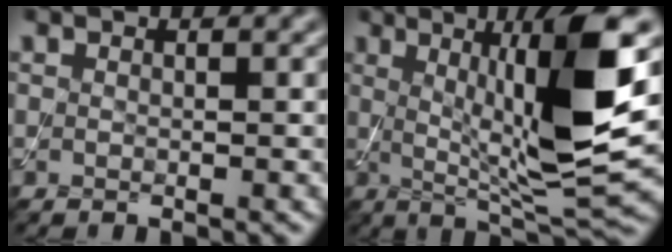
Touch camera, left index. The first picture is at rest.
{"total": 11.8, "force": [1.7, 2.2, 11.5], "torque": [-0.176, -0.004, 0.038]}